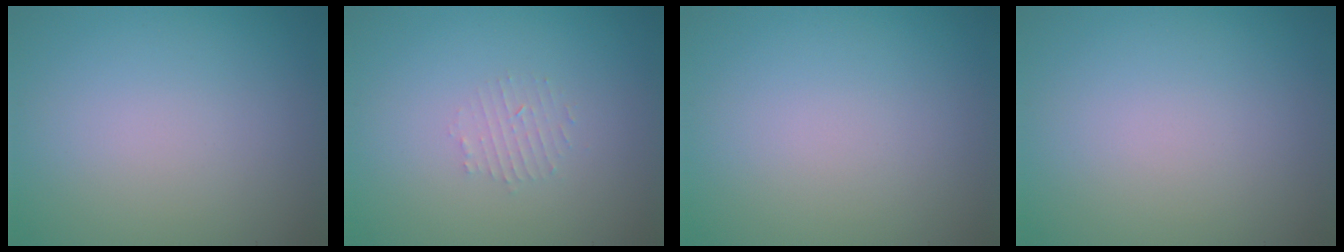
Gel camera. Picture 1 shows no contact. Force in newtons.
{"total": 1.2, "press": 1.1, "slide": 0.2}
{"total": 0.0}
{"total": 0.0}